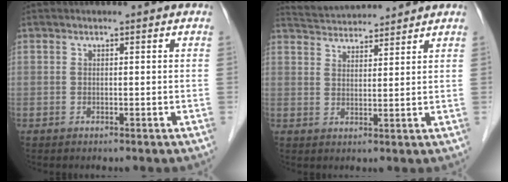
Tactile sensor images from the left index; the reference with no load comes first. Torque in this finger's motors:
{"motor_torque": [-0.63, -0.76, 0.14, 0.02]}